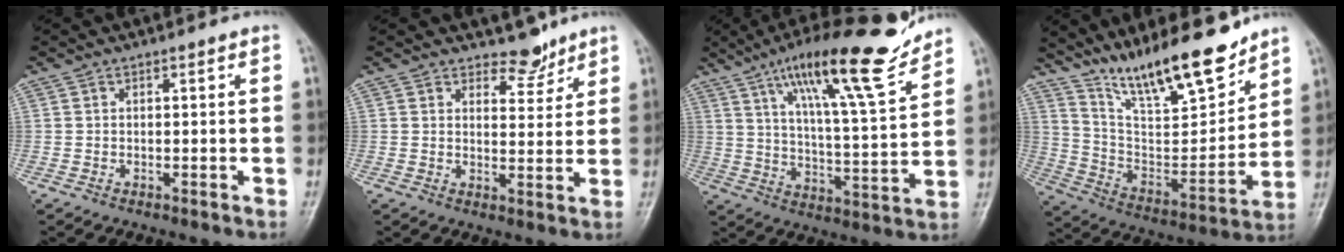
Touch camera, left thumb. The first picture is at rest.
{"total": 4.4, "force": [3.8, 2.1, 0.8], "torque": [0.014, -0.030, 0.060]}
{"total": 19.3, "force": [13.5, 3.0, 13.4], "torque": [-0.193, -0.064, 0.219]}
{"total": 19.0, "force": [14.9, 4.6, 10.9], "torque": [-0.142, -0.087, 0.270]}